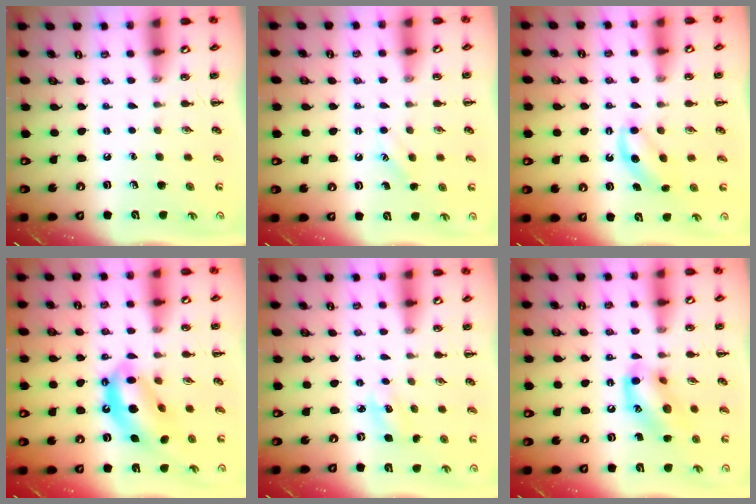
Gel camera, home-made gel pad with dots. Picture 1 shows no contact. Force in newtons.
{"total": 2.5, "press": 2.5, "slide": 0.6}
{"total": 5.0, "press": 4.8, "slide": 1.4}
{"total": 12.9, "press": 12.4, "slide": 3.4}
{"total": 4.0, "press": 3.9, "slide": 1.1}
{"total": 14.1, "press": 14.0, "slide": 1.1}